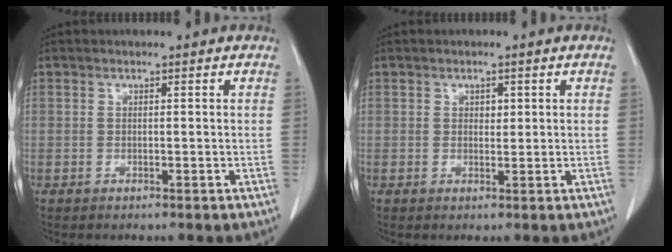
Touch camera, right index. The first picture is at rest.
{"total": 1.2, "force": [0.4, 0.8, 0.8], "torque": [-0.008, -0.002, 0.006]}